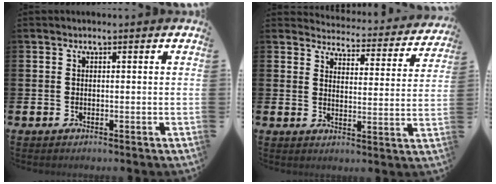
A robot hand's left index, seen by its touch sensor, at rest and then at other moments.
{"total": 3.9, "force": [3.9, 0.6, 0.3], "torque": [-0.021, -0.037, 0.061]}